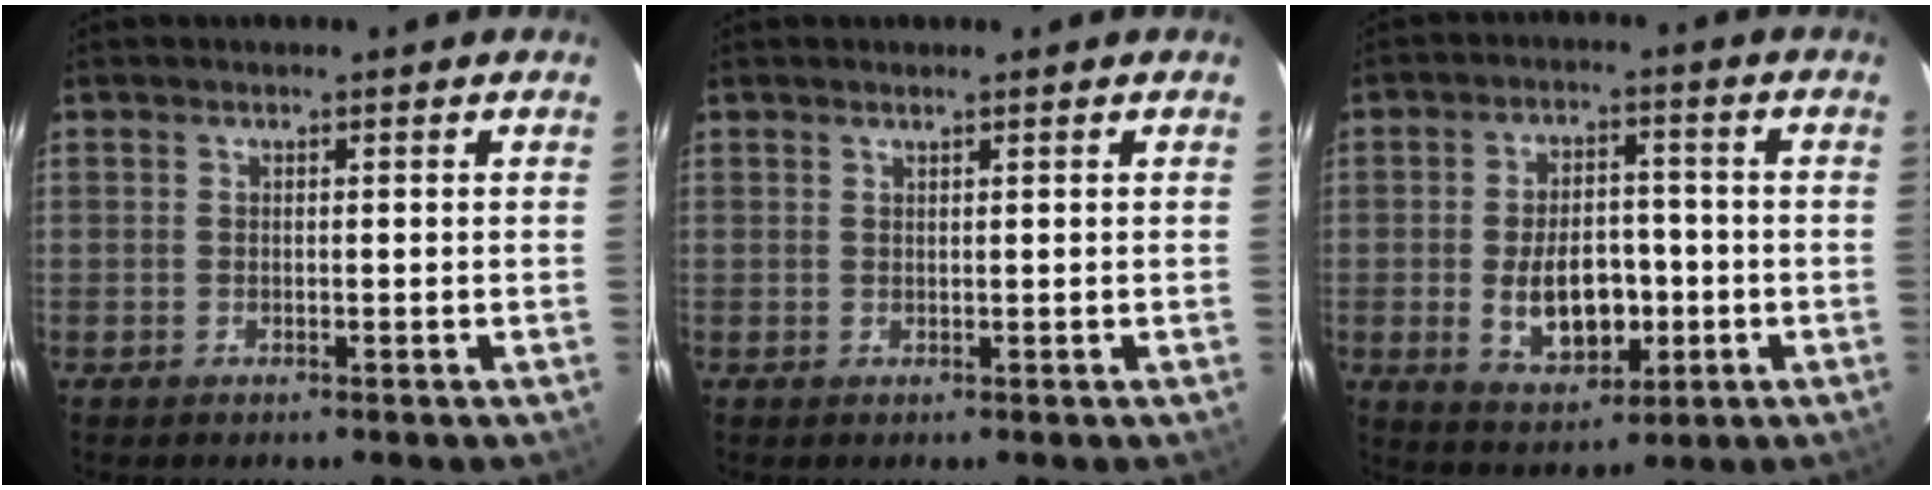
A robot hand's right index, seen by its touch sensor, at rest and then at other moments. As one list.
[{"total": 0.5, "force": [0.5, -0.1, 0.2], "torque": [-0.006, -0.001, 0.008]}, {"total": 11.0, "force": [-2.3, 6.5, 8.6], "torque": [-0.165, 0.006, -0.020]}]